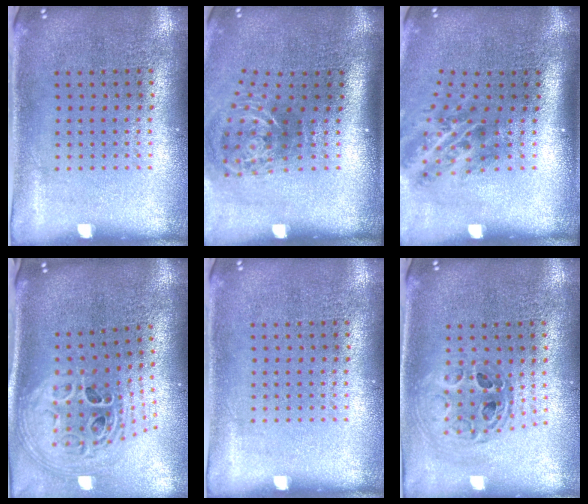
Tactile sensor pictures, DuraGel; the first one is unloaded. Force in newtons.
{"total": 2.2, "press": 1.3, "slide": 1.8}
{"total": 2.1, "press": 1.3, "slide": 1.7}
{"total": 2.8, "press": 2.0, "slide": 2.0}
{"total": 0.0}
{"total": 0.8, "press": 0.8, "slide": 0.1}